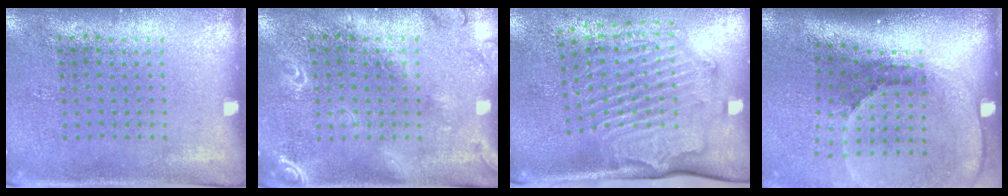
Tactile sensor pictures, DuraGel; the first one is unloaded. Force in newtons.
{"total": 1.8, "press": 1.7, "slide": 0.2}
{"total": 2.1, "press": 2.1, "slide": 0.5}
{"total": 2.5, "press": 1.7, "slide": 1.8}